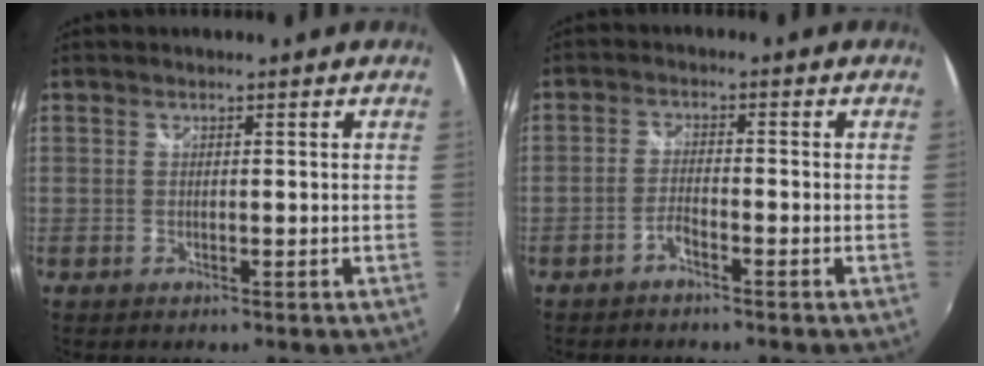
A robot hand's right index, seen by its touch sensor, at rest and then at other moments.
{"total": 2.3, "force": [-1.8, 0.4, 1.4], "torque": [-0.041, 0.006, -0.038]}